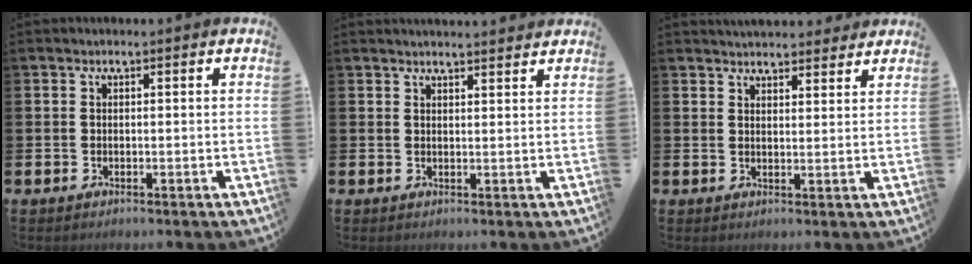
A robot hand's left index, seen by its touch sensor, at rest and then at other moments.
{"total": 2.2, "force": [2.2, 0.0, 0.0], "torque": [0.006, -0.014, 0.037]}
{"total": 3.9, "force": [3.8, 0.8, 0.1], "torque": [0.000, -0.020, 0.069]}